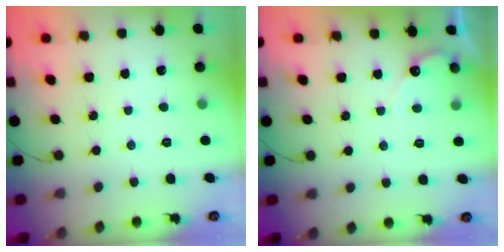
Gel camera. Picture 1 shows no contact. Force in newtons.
{"total": 3.5, "press": 3.5, "slide": 0.2}